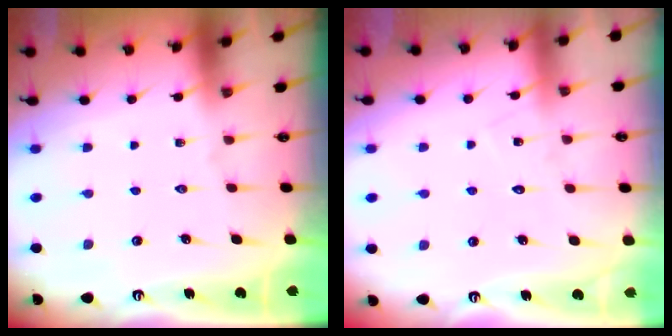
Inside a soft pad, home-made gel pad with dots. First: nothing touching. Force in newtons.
{"total": 5.6, "press": 5.6, "slide": 0.3}